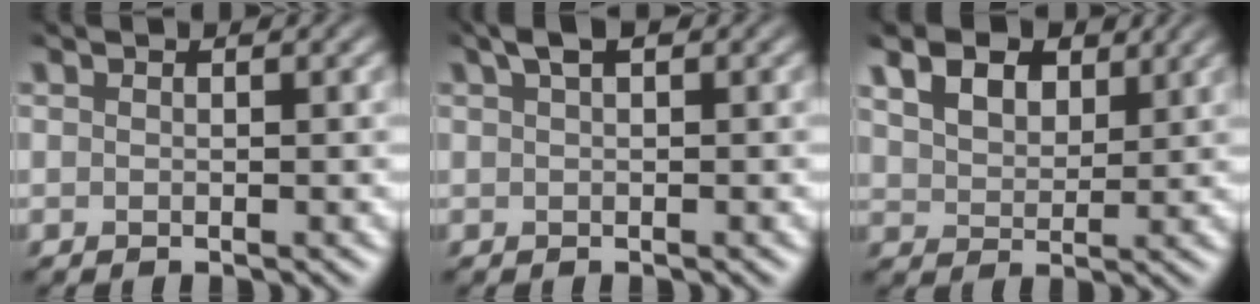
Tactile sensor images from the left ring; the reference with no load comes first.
{"total": 1.9, "force": [0.9, 0.7, 1.5], "torque": [-0.027, 0.008, 0.018]}
{"total": 4.9, "force": [2.7, 2.8, 3.0], "torque": [-0.062, 0.014, 0.039]}